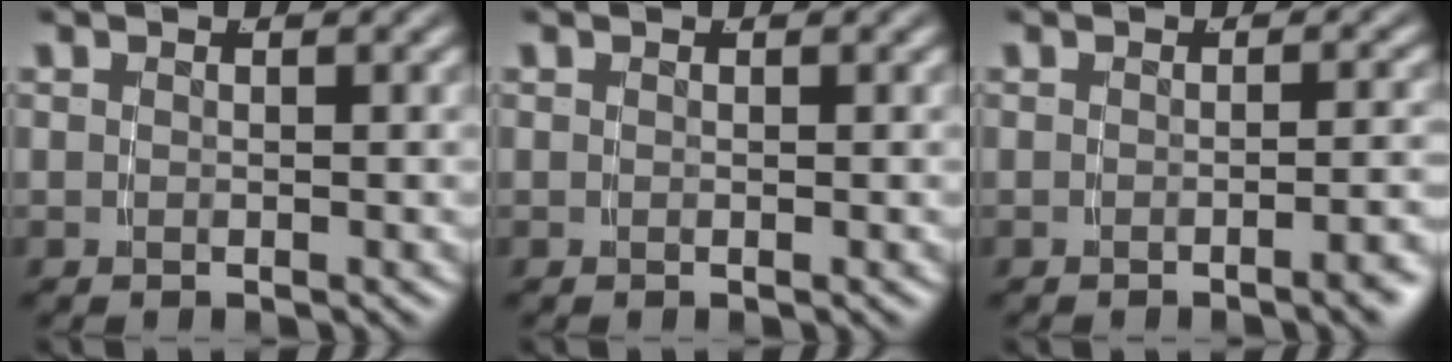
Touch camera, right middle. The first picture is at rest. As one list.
[{"total": 0.0}, {"total": 1.7, "force": [-1.2, -0.3, 1.2], "torque": [-0.012, 0.012, -0.024]}]